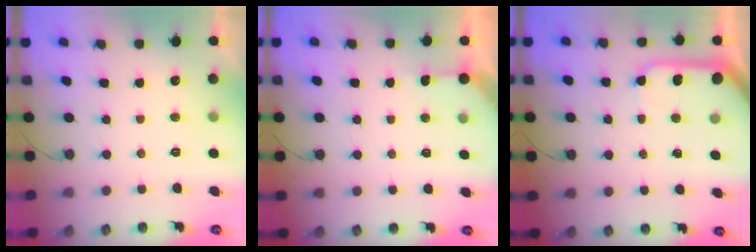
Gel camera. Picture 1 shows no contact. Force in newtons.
{"total": 2.7, "press": 2.7, "slide": 0.2}
{"total": 10.3, "press": 10.3, "slide": 1.0}